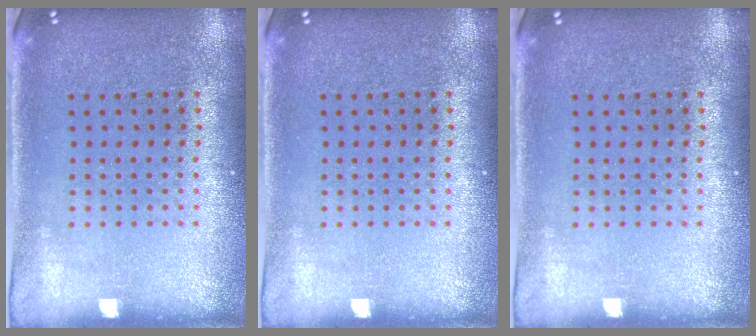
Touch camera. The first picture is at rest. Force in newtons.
{"total": 0.0}
{"total": 0.0}